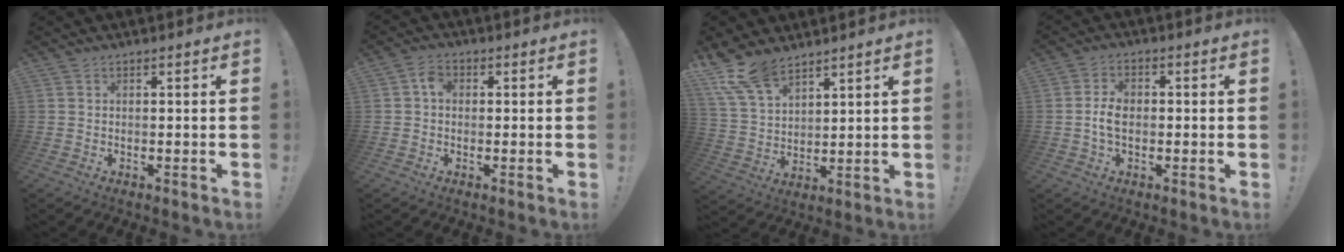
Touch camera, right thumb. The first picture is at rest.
{"total": 3.8, "force": [0.3, 2.9, 2.5], "torque": [-0.043, 0.012, 0.004]}
{"total": 13.1, "force": [9.7, 6.4, 6.0], "torque": [-0.123, -0.050, 0.188]}
{"total": 5.6, "force": [-0.7, 3.6, 4.2], "torque": [-0.073, 0.006, -0.015]}